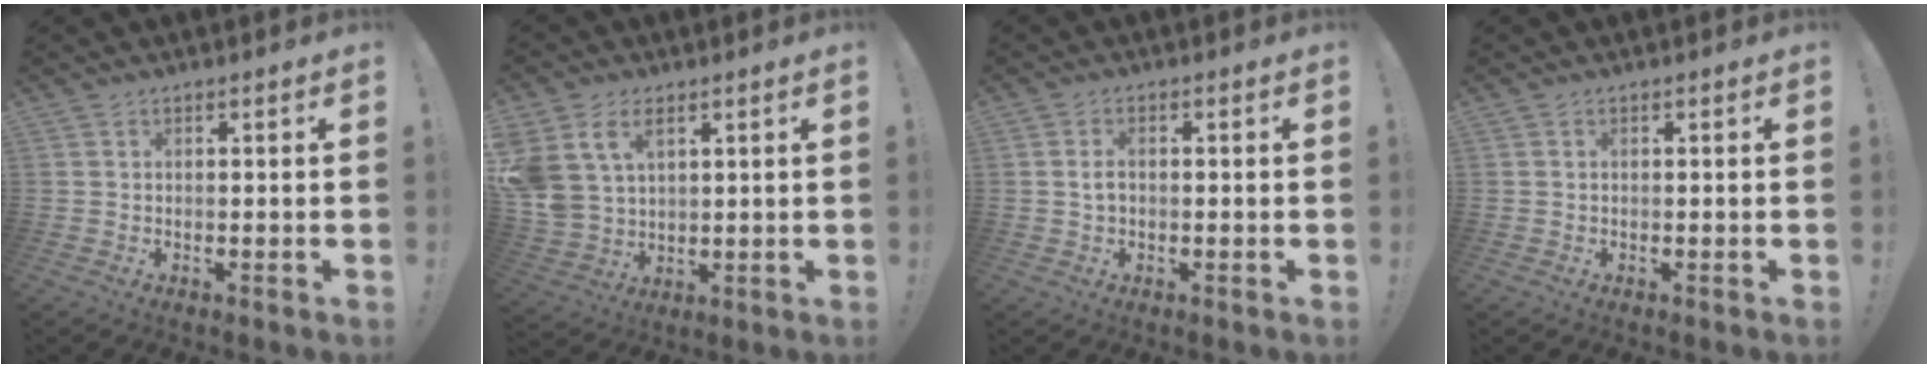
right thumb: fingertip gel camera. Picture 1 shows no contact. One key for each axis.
{"total": 10.8, "fx": 5.4, "fy": 7.4, "fz": 5.8, "tx": -0.126, "ty": -0.019, "tz": 0.112}
{"total": 2.1, "fx": 0.1, "fy": 1.2, "fz": 1.7, "tx": -0.024, "ty": 0.002, "tz": 0.000}
{"total": 0.0}